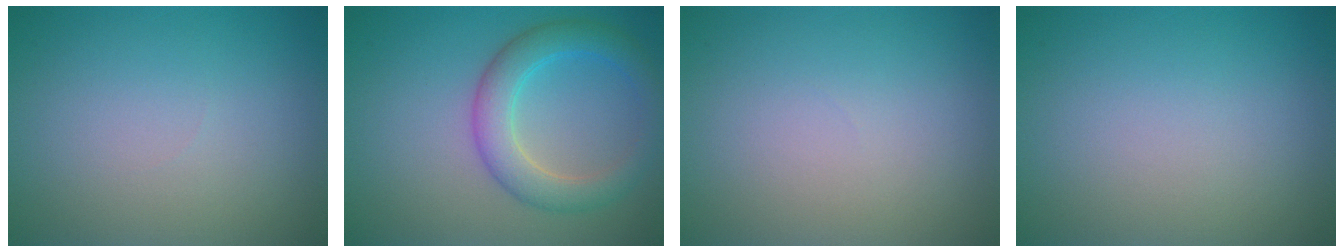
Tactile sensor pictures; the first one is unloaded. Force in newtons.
{"total": 4.5, "press": 4.4, "slide": 0.3}
{"total": 0.0}
{"total": 0.0}